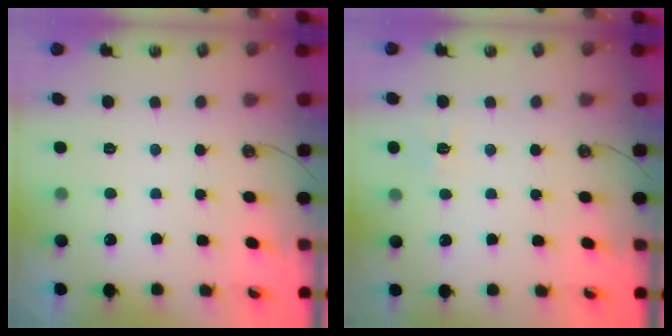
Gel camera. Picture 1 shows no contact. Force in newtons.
{"total": 6.7, "press": 6.7, "slide": 0.6}